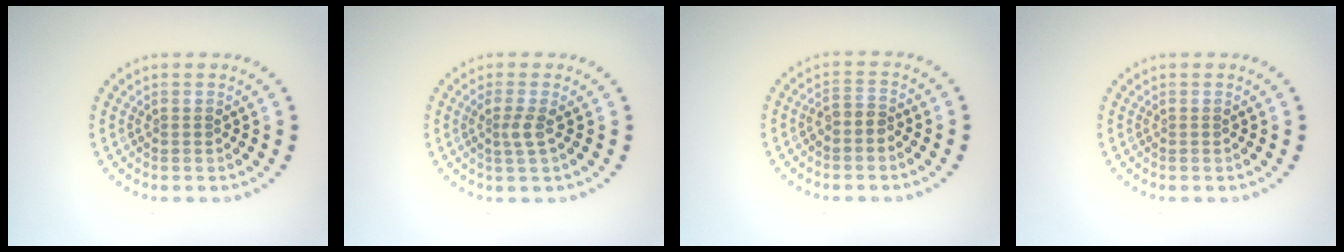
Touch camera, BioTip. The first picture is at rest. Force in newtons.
{"total": 1.7, "press": 1.2, "slide": 1.1}
{"total": 1.7, "press": 1.4, "slide": 1.0}
{"total": 0.0}